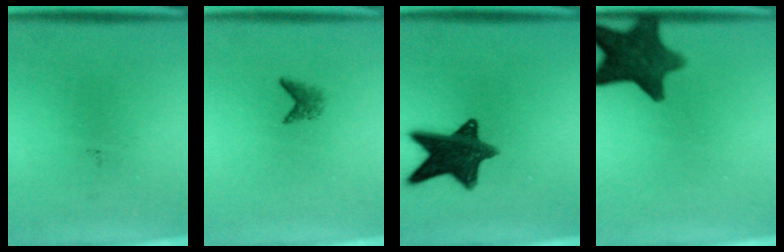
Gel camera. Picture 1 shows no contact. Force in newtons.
{"total": 1.4}
{"total": 12.7}
{"total": 11.2}